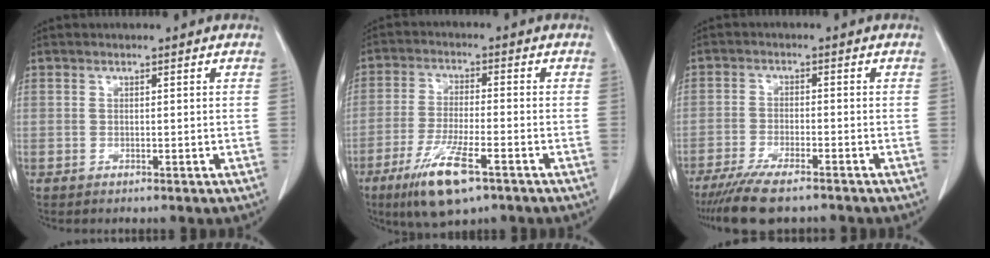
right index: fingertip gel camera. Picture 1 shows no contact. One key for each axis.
{"total": 10.4, "fx": -5.9, "fy": 2.0, "fz": 8.3, "tx": -0.166, "ty": -0.023, "tz": -0.098}
{"total": 9.2, "fx": -7.3, "fy": 1.7, "fz": 5.4, "tx": -0.091, "ty": -0.020, "tz": -0.116}